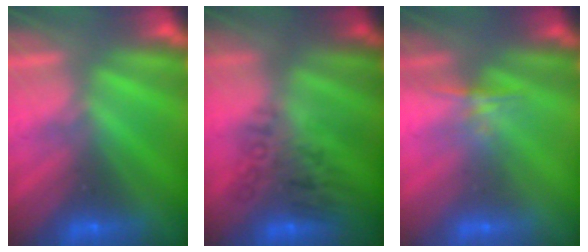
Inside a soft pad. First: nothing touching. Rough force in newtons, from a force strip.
{"total": 2.9}
{"total": 1.6}